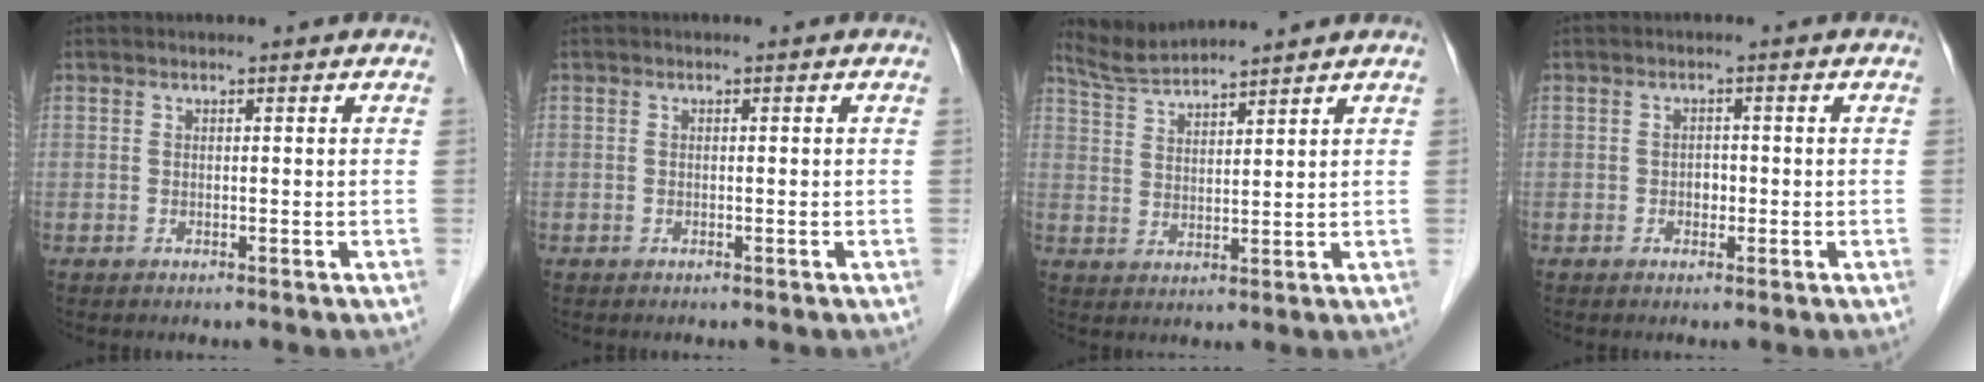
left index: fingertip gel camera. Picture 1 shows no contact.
{"total": 0.0}
{"total": 6.4, "force": [6.2, -0.8, 1.3], "torque": [-0.037, 0.019, 0.125]}
{"total": 1.3, "force": [-0.3, 1.0, 0.8], "torque": [-0.011, 0.004, -0.004]}